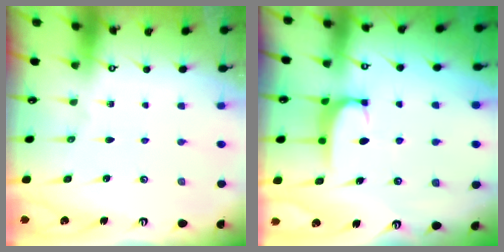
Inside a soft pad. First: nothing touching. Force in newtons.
{"total": 1.9, "press": 1.9, "slide": 0.5}